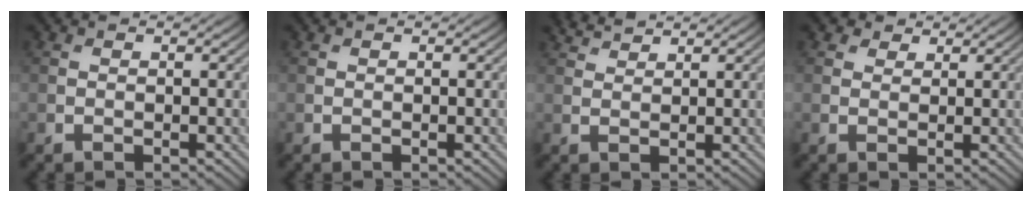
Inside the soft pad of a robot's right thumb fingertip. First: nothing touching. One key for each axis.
{"total": 0.0}
{"total": 2.0, "fx": 1.9, "fy": 0.3, "fz": 0.5, "tx": -0.018, "ty": 0.003, "tz": 0.043}
{"total": 2.0, "fx": 1.5, "fy": 1.2, "fz": 0.6, "tx": -0.012, "ty": 0.004, "tz": 0.023}